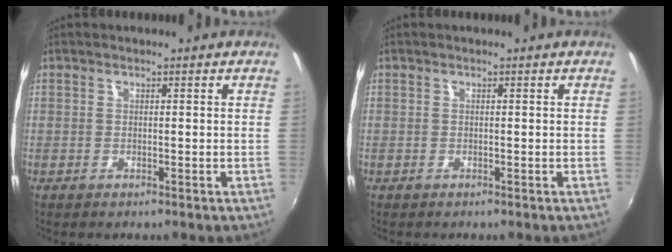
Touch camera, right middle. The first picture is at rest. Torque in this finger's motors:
{"motor_torque": [-0.43, -0.03, -0.09, -0.02]}